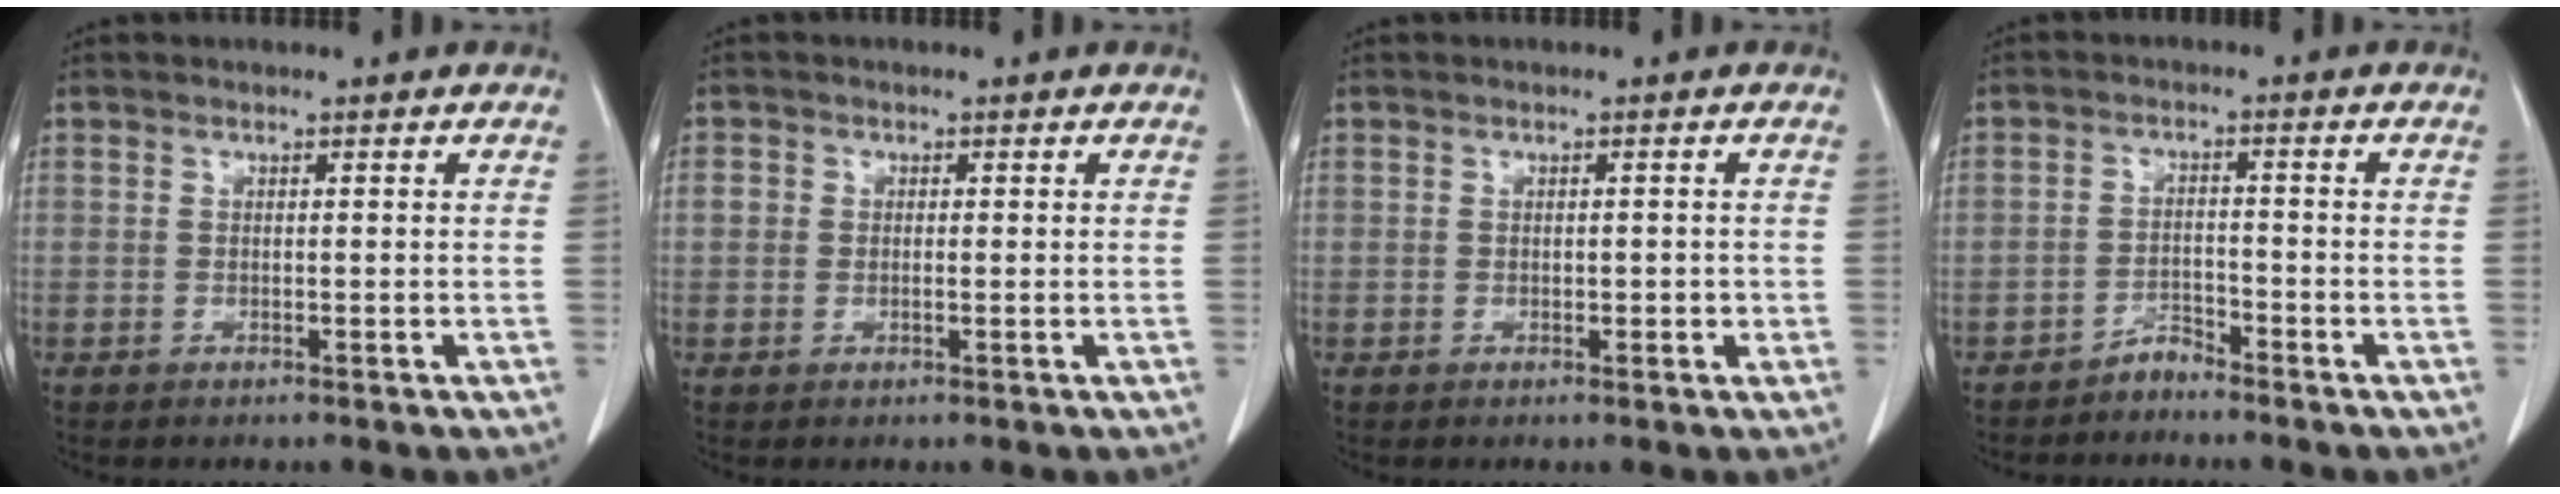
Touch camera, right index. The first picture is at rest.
{"total": 1.9, "force": [0.1, 1.5, 1.2], "torque": [-0.021, 0.006, 0.001]}
{"total": 1.6, "force": [-0.2, 0.9, 1.4], "torque": [-0.019, 0.002, 0.001]}
{"total": 2.2, "force": [-2.1, 0.6, 0.0], "torque": [0.010, 0.000, -0.036]}